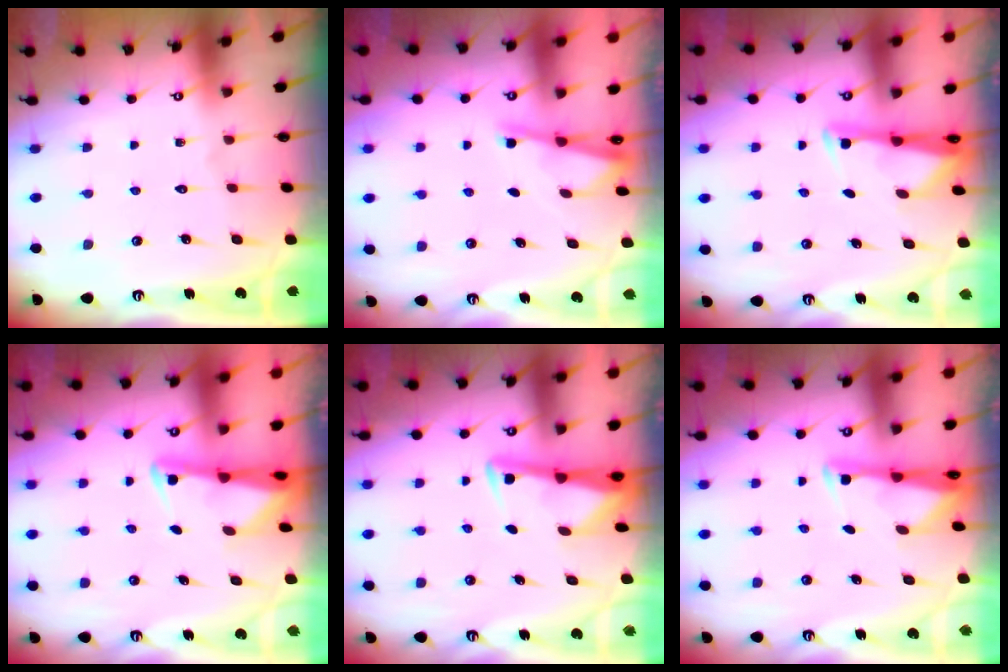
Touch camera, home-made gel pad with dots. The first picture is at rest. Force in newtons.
{"total": 2.0, "press": 2.0, "slide": 0.4}
{"total": 2.7, "press": 2.7, "slide": 0.4}
{"total": 2.3, "press": 2.2, "slide": 0.4}
{"total": 3.1, "press": 3.1, "slide": 0.4}
{"total": 2.9, "press": 2.9, "slide": 0.5}